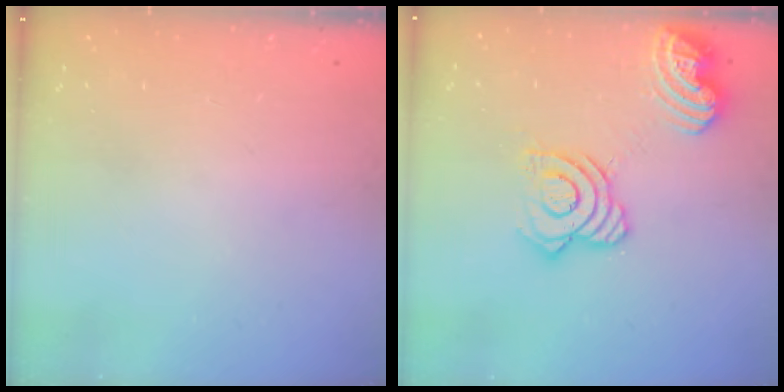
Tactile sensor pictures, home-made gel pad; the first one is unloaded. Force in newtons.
{"total": 17.0, "press": 16.9, "slide": 2.1}